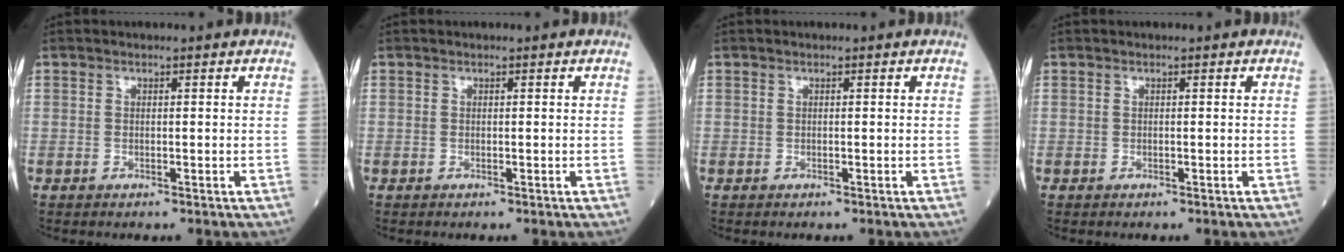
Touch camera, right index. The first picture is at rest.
{"total": 0.0}
{"total": 0.0}
{"total": 0.0}